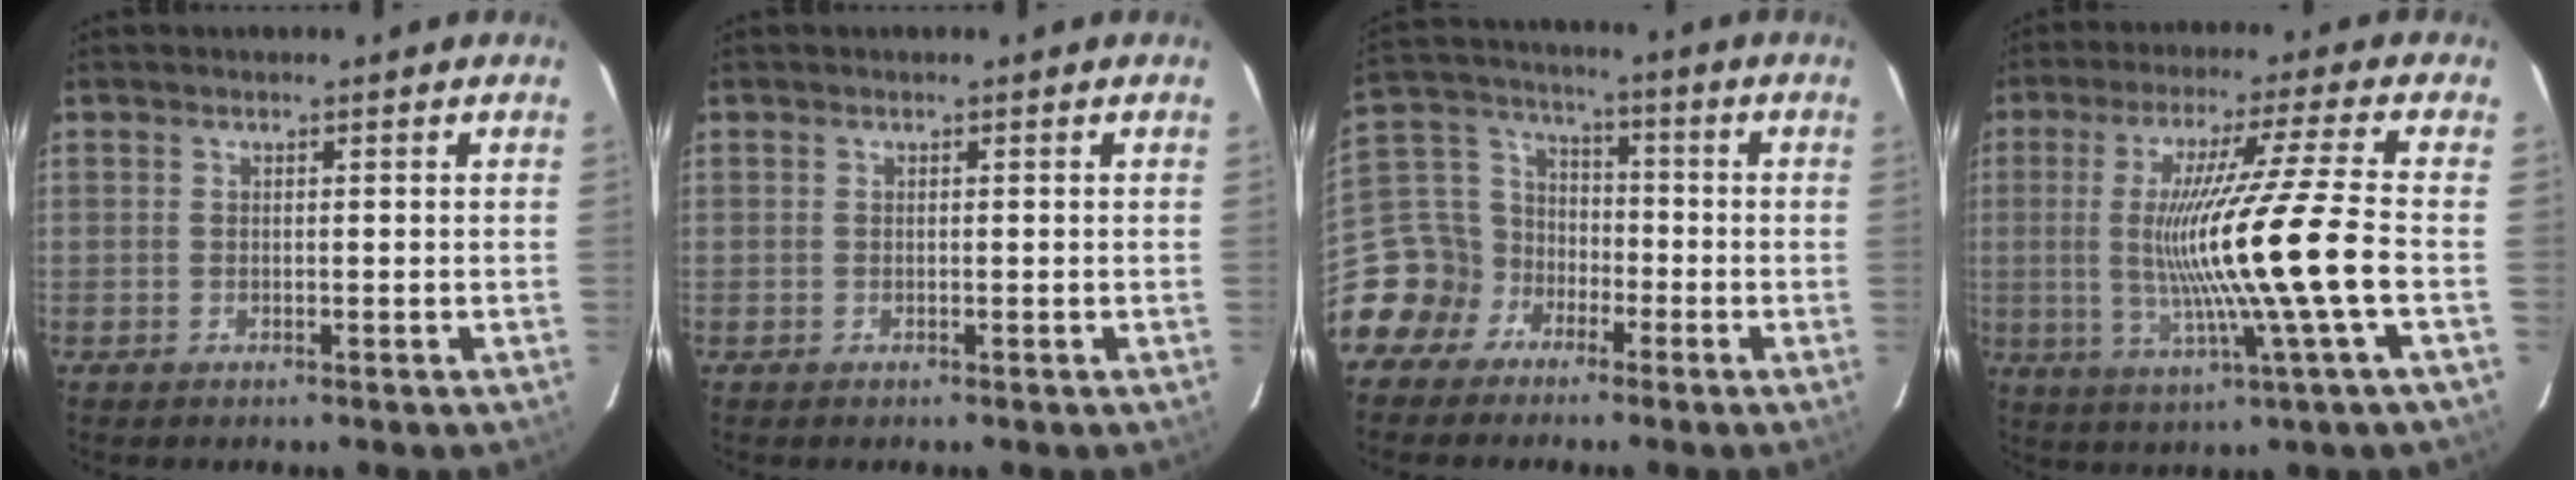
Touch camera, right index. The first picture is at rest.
{"total": 0.0}
{"total": 10.9, "force": [-6.6, 8.5, 1.7], "torque": [-0.059, 0.043, -0.130]}
{"total": 16.1, "force": [-1.8, -2.2, 15.8], "torque": [-0.273, -0.023, -0.023]}